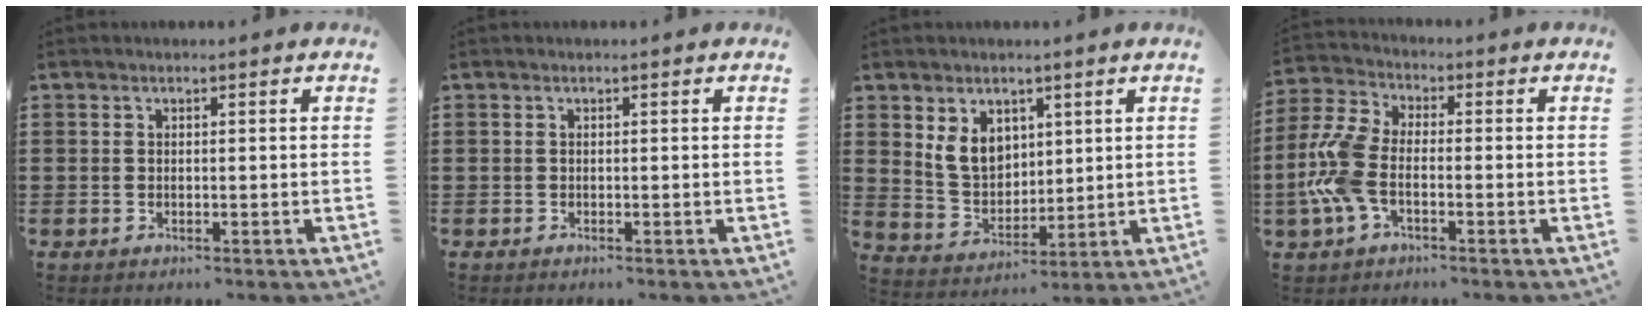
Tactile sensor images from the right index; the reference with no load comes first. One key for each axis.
{"total": 0.0}
{"total": 6.5, "fx": 2.7, "fy": 4.9, "fz": 3.2, "tx": -0.089, "ty": 0.013, "tz": 0.049}
{"total": 8.5, "fx": -2.2, "fy": 4.5, "fz": 6.9, "tx": -0.179, "ty": -0.004, "tz": -0.048}